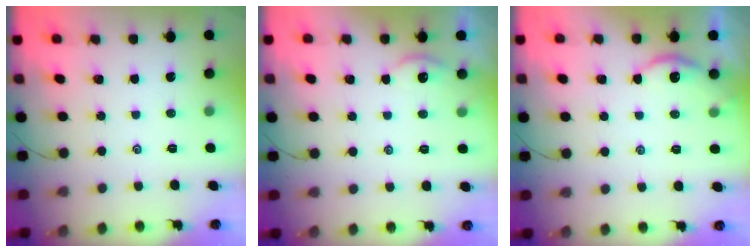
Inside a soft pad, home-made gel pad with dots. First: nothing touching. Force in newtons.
{"total": 2.2, "press": 2.2, "slide": 0.3}
{"total": 3.3, "press": 3.2, "slide": 0.4}